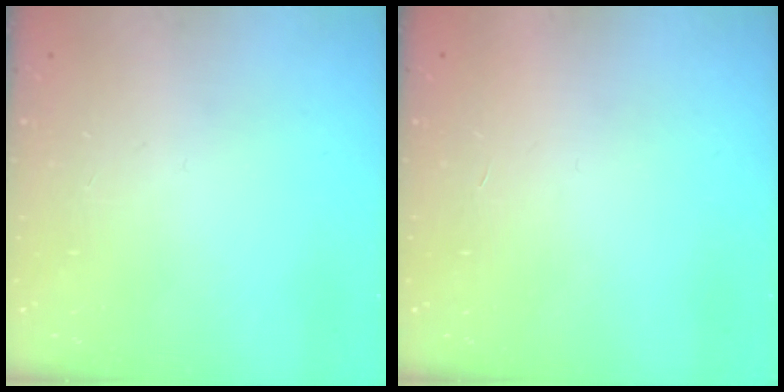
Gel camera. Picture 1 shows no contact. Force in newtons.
{"total": 1.7, "press": 1.7, "slide": 0.1}